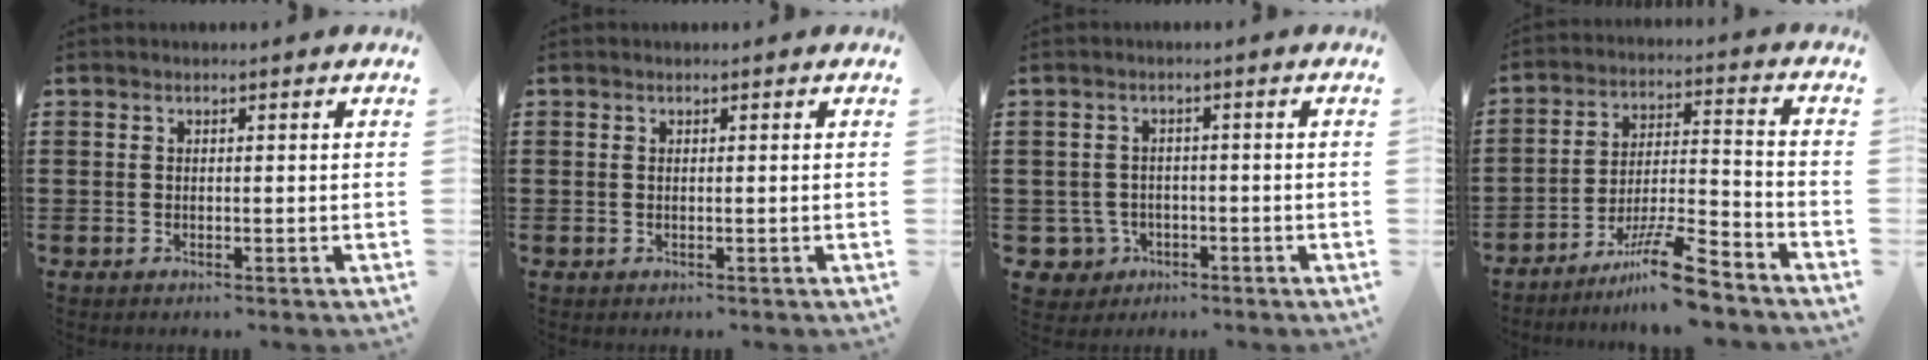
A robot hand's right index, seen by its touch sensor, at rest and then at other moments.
{"total": 0.0}
{"total": 3.2, "force": [-1.7, 2.6, 0.6], "torque": [-0.035, -0.002, -0.041]}
{"total": 11.0, "force": [-8.8, 1.0, 6.5], "torque": [-0.105, 0.025, -0.165]}